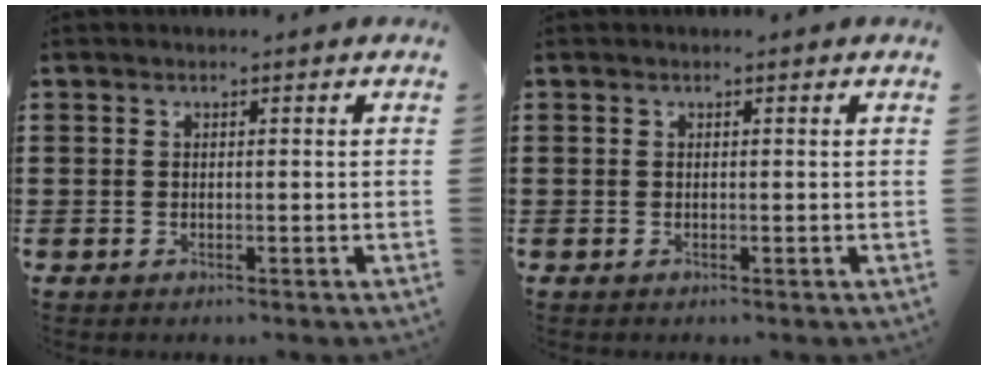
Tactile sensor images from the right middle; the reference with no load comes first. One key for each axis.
{"total": 0.0}